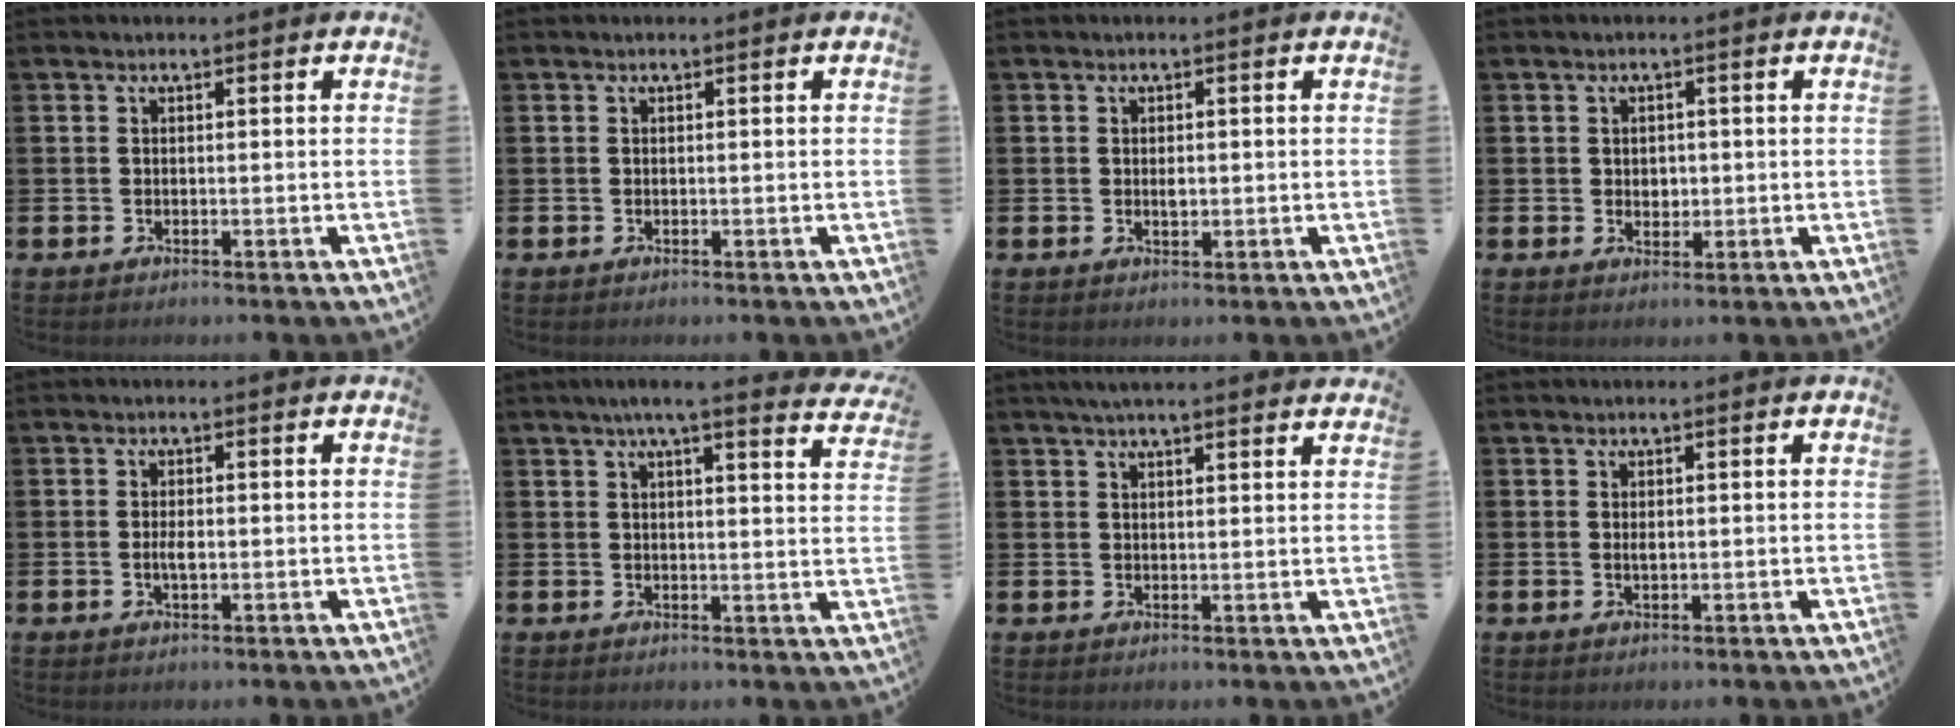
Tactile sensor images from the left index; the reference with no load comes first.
{"total": 0.0}
{"total": 1.1, "force": [0.2, 0.6, 0.9], "torque": [-0.004, -0.001, -0.001]}
{"total": 1.7, "force": [0.5, 1.5, 0.6], "torque": [0.007, 0.002, 0.003]}
{"total": 1.8, "force": [-0.2, 0.7, 1.6], "torque": [-0.024, -0.001, -0.006]}
{"total": 4.8, "force": [4.2, 0.0, 2.2], "torque": [-0.033, -0.023, 0.067]}
{"total": 3.1, "force": [3.0, 0.0, 1.0], "torque": [-0.019, -0.008, 0.052]}
{"total": 0.5, "force": [0.1, 0.3, 0.4], "torque": [-0.003, -0.001, 0.001]}